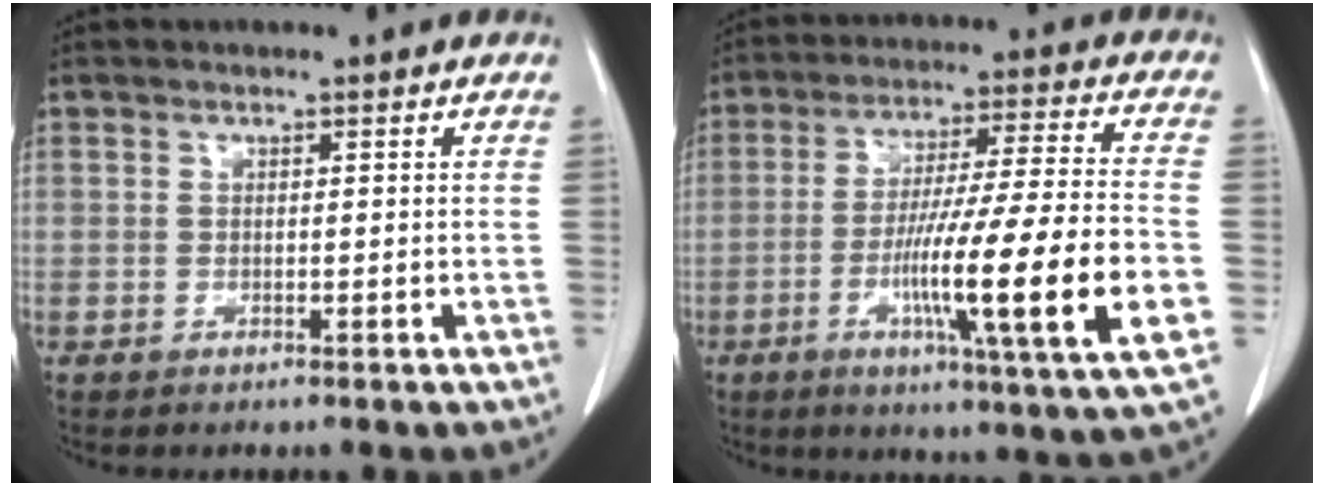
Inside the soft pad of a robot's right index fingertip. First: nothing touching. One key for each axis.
{"total": 19.4, "fx": -5.3, "fy": -0.4, "fz": 18.7, "tx": -0.298, "ty": -0.018, "tz": -0.088}